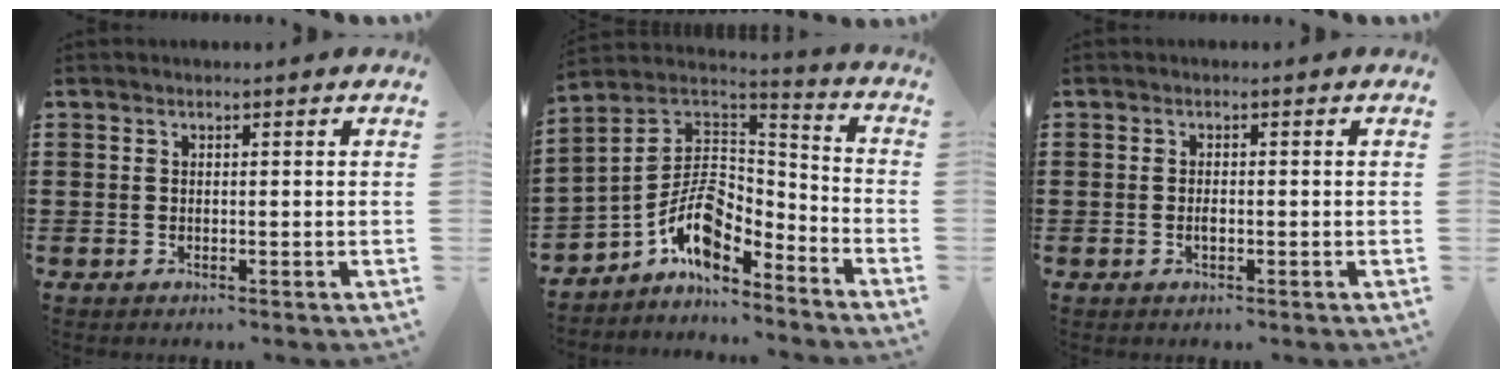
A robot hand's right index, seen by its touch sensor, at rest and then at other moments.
{"total": 8.8, "force": [-4.6, 5.0, 5.6], "torque": [-0.133, -0.007, -0.092]}
{"total": 1.1, "force": [-0.3, 0.4, 1.0], "torque": [-0.020, -0.003, -0.004]}